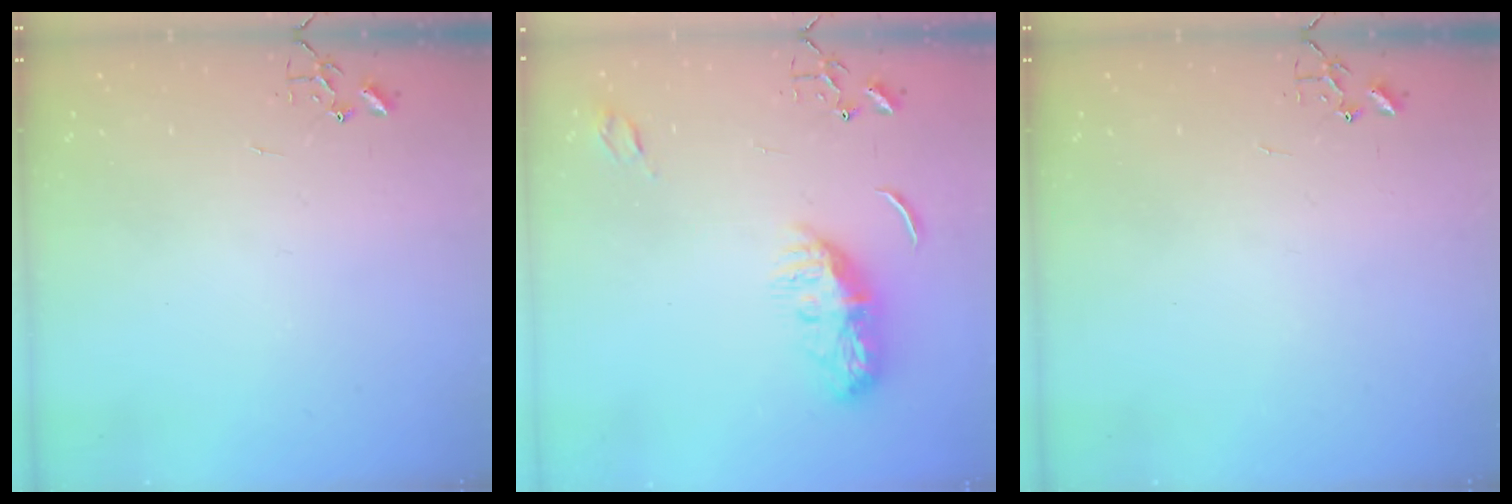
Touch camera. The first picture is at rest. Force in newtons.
{"total": 9.4, "press": 9.4, "slide": 0.4}
{"total": 0.0}